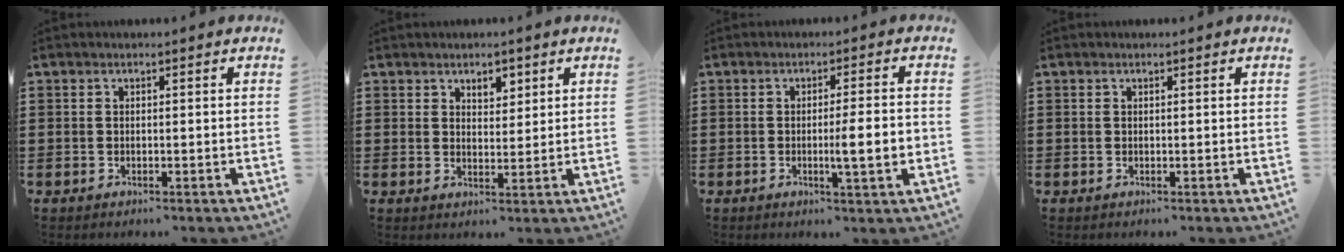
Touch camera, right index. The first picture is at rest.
{"total": 2.9, "force": [2.1, 1.5, 1.2], "torque": [-0.020, 0.005, 0.037]}
{"total": 5.9, "force": [-0.9, 0.5, 5.8], "torque": [-0.089, -0.008, -0.017]}
{"total": 0.0}